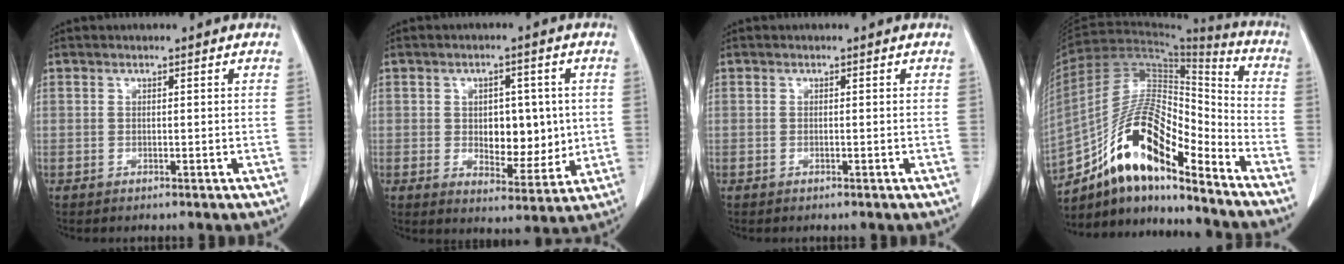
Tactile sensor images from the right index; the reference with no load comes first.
{"total": 8.2, "force": [0.3, 4.6, 6.8], "torque": [-0.087, 0.004, 0.017]}
{"total": 0.0}
{"total": 16.6, "force": [-11.4, 4.3, 11.2], "torque": [-0.199, 0.033, -0.197]}